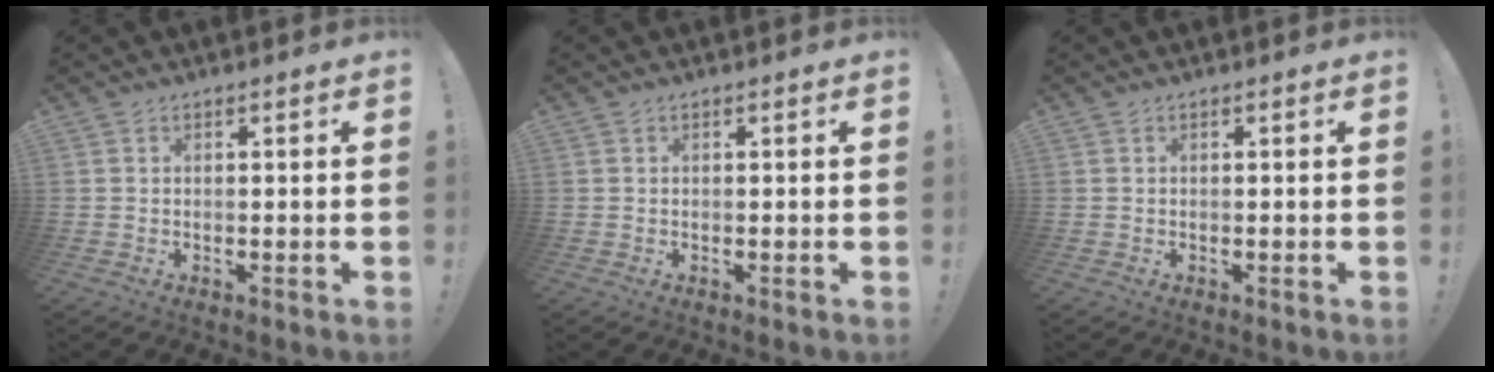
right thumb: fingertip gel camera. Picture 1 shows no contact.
{"total": 0.0}
{"total": 0.0}